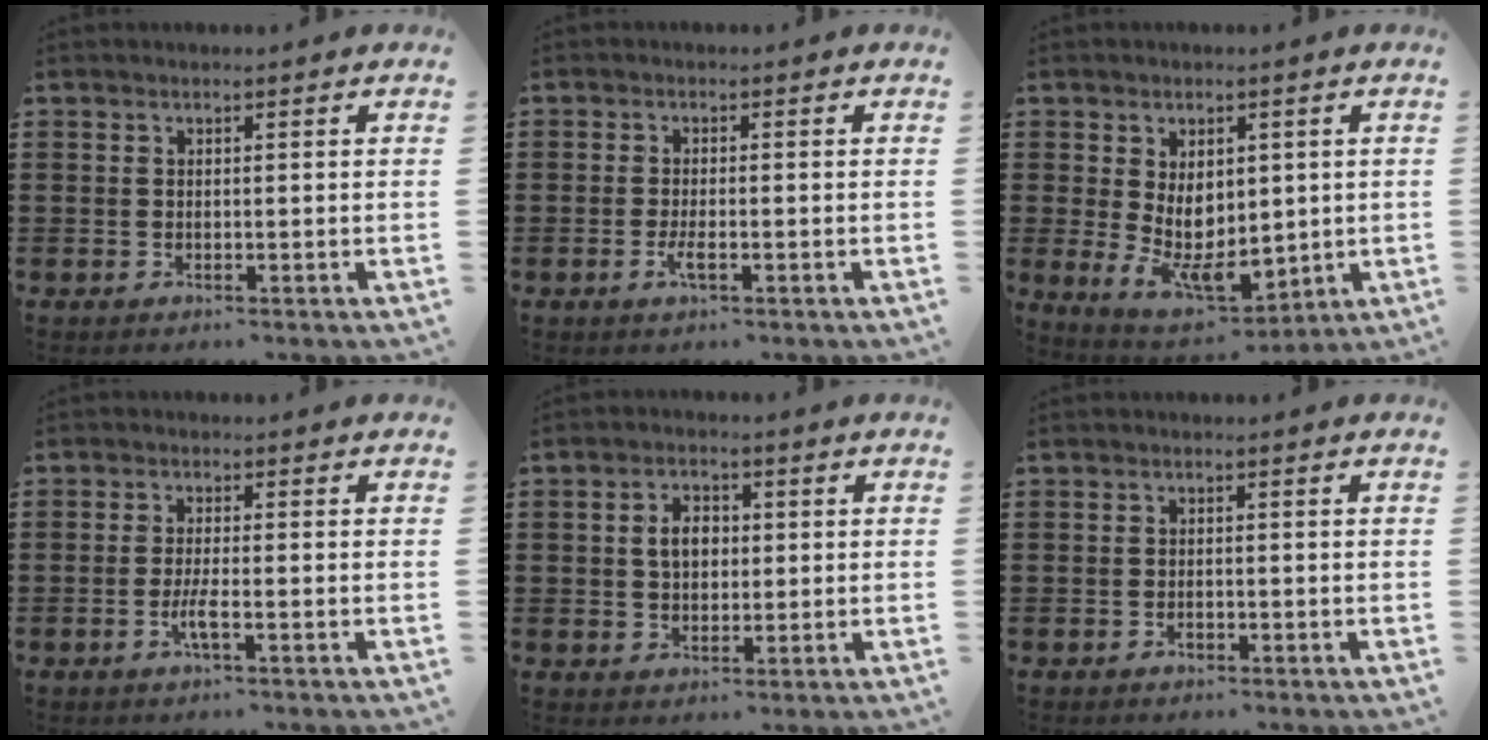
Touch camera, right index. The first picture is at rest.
{"total": 2.3, "force": [-1.0, 0.5, 2.0], "torque": [-0.049, -0.006, -0.022]}
{"total": 7.5, "force": [0.4, 5.1, 5.5], "torque": [-0.087, -0.002, 0.007]}
{"total": 3.0, "force": [-1.3, 0.4, 2.6], "torque": [-0.059, -0.006, -0.027]}
{"total": 3.9, "force": [0.3, 2.8, 2.7], "torque": [-0.061, 0.014, 0.003]}
{"total": 0.9, "force": [-0.6, 0.5, 0.5], "torque": [-0.011, -0.003, -0.011]}